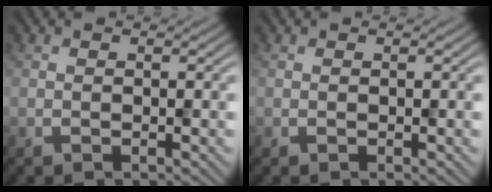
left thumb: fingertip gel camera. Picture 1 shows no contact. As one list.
[{"total": 0.0}]